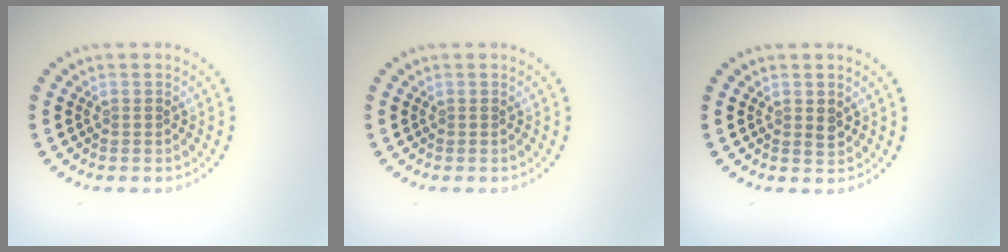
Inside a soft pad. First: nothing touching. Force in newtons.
{"total": 0.0}
{"total": 1.1, "press": 1.1, "slide": 0.1}